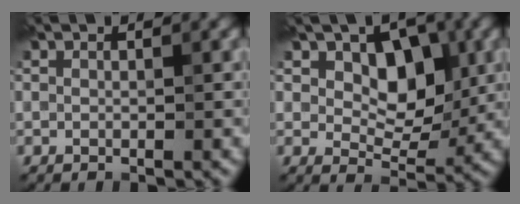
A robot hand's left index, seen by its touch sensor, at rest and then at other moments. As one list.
[{"total": 5.5, "force": [1.9, 3.7, 3.6], "torque": [-0.052, -0.004, 0.020]}]